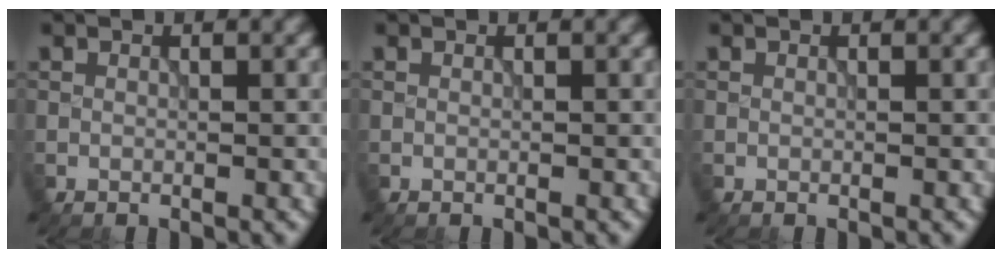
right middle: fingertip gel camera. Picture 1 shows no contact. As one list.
[{"total": 0.0}, {"total": 0.0}]